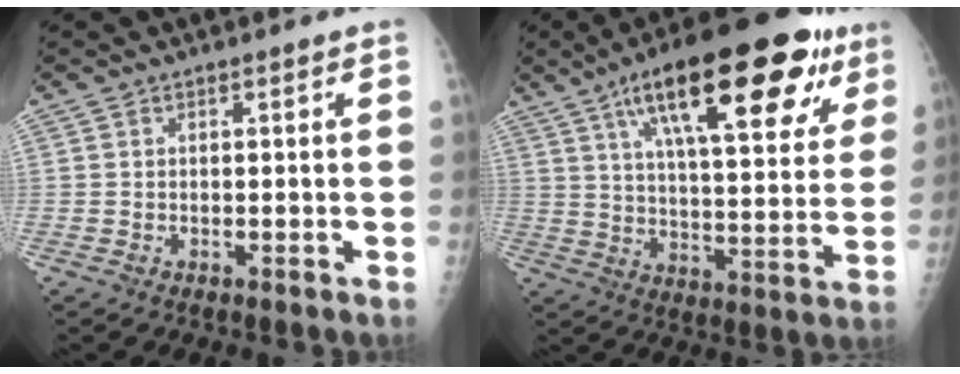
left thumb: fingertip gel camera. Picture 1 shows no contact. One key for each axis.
{"total": 25.7, "fx": 12.2, "fy": 8.5, "fz": 20.9, "tx": -0.315, "ty": -0.001, "tz": 0.188}